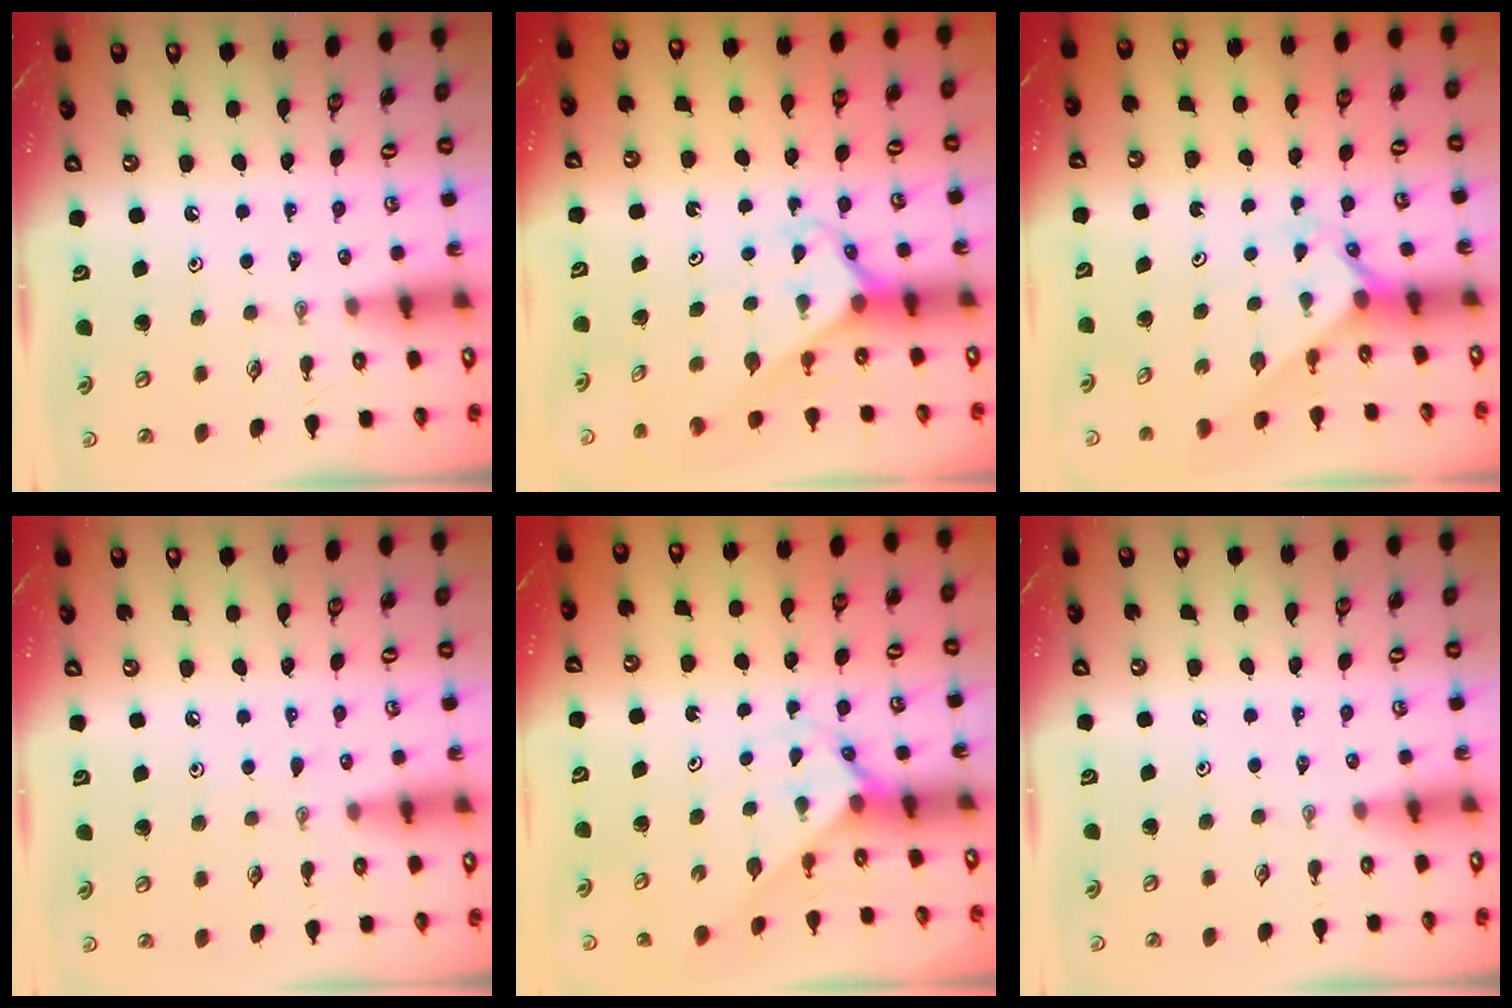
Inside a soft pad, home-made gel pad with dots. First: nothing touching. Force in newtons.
{"total": 2.5, "press": 2.5, "slide": 0.2}
{"total": 1.9, "press": 1.9, "slide": 0.2}
{"total": 2.7, "press": 2.6, "slide": 0.3}
{"total": 2.5, "press": 2.5, "slide": 0.2}
{"total": 0.0}